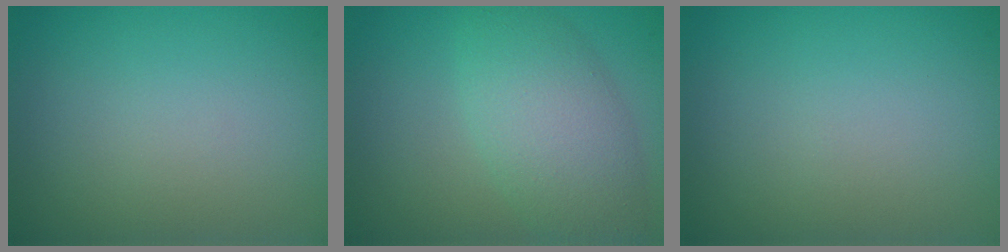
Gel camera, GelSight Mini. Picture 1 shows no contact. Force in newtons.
{"total": 5.4, "press": 5.4, "slide": 0.2}
{"total": 0.0}